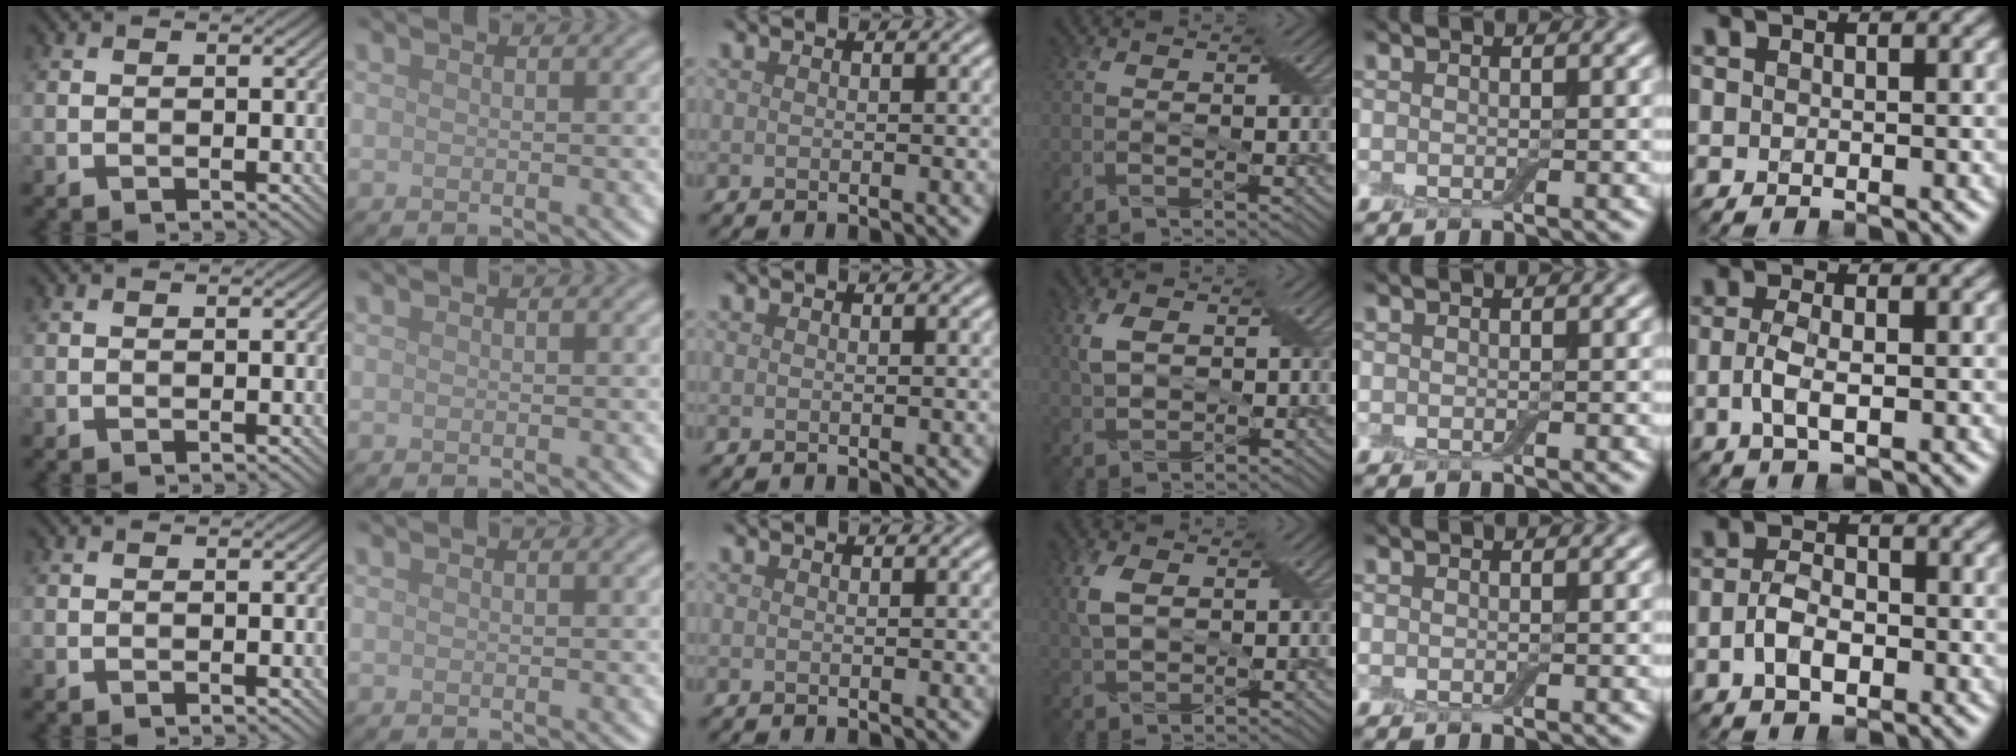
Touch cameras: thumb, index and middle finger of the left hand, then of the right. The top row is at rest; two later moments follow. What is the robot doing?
{"motion": "peel", "object": "adhesive wrap"}